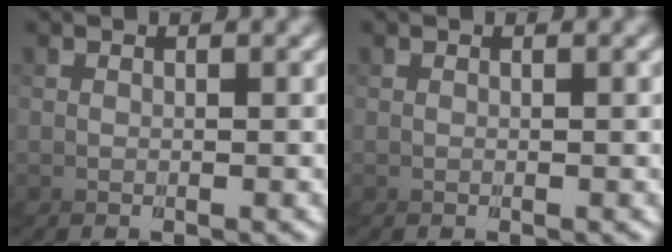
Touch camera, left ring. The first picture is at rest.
{"total": 0.0}